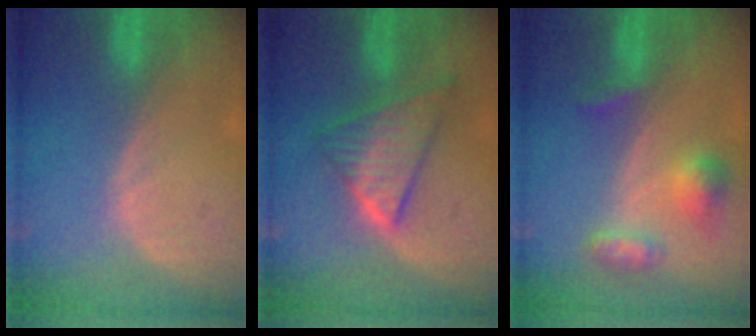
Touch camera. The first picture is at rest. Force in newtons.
{"total": 7.9, "press": 7.9, "slide": 0.5}
{"total": 5.7, "press": 5.3, "slide": 2.1}